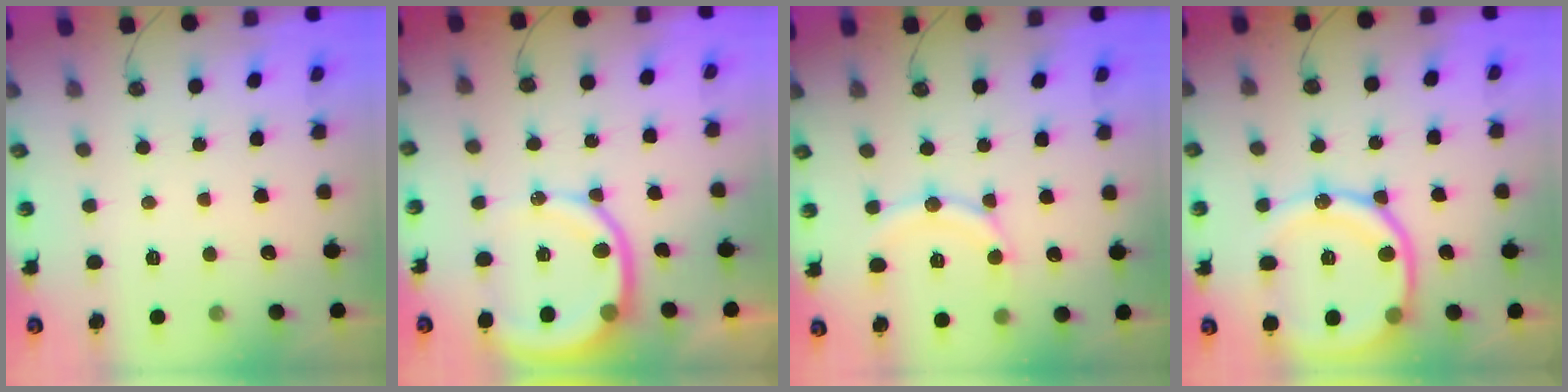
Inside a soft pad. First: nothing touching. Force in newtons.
{"total": 11.7, "press": 11.6, "slide": 1.4}
{"total": 12.9, "press": 12.9, "slide": 1.0}
{"total": 18.9, "press": 18.8, "slide": 2.3}